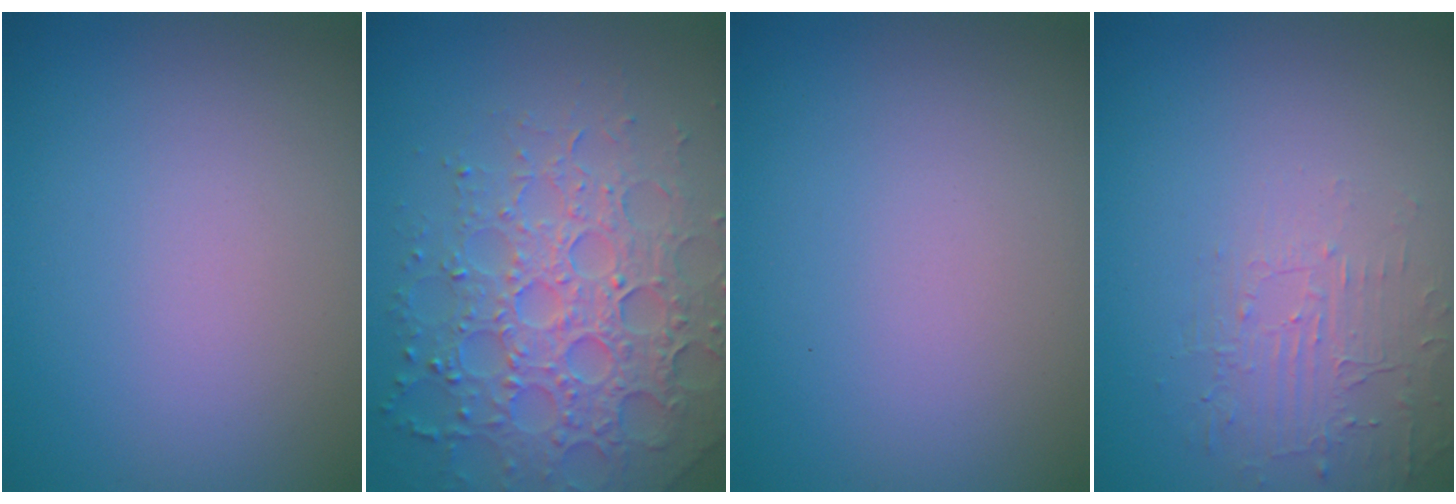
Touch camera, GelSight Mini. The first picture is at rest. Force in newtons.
{"total": 5.4, "press": 5.2, "slide": 1.5}
{"total": 0.0}
{"total": 1.8, "press": 0.7, "slide": 1.7}